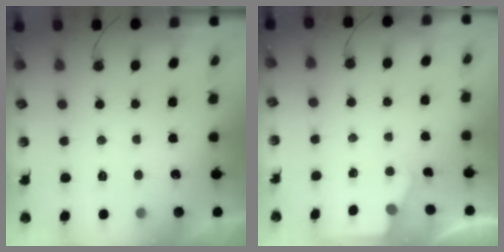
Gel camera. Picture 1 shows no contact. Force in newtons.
{"total": 2.3, "press": 2.3, "slide": 0.4}